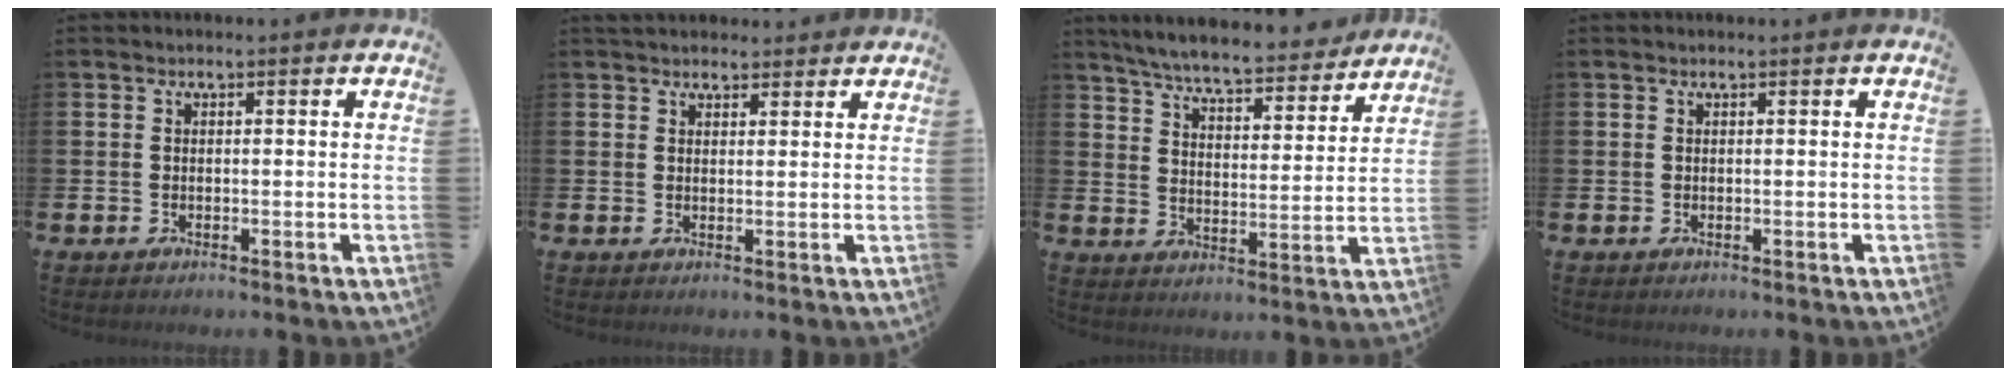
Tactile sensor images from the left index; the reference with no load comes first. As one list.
[{"total": 2.7, "force": [2.6, 0.9, 0.1], "torque": [0.005, -0.009, 0.045]}, {"total": 6.7, "force": [6.4, 0.5, 1.9], "torque": [-0.055, -0.049, 0.106]}, {"total": 0.0}]